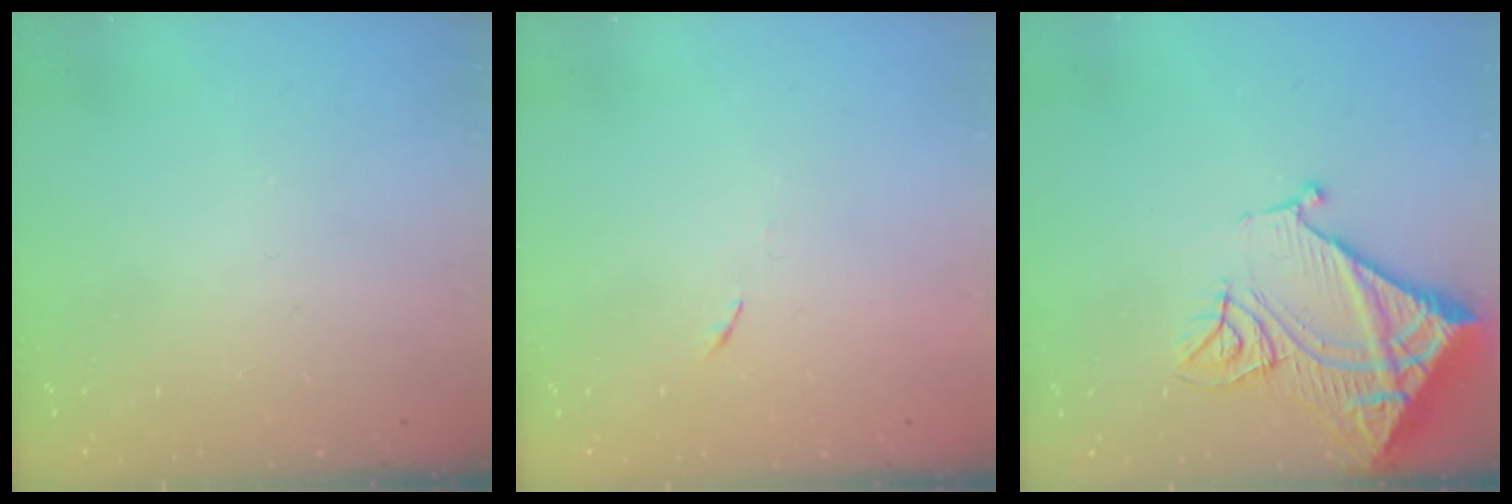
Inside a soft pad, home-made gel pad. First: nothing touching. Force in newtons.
{"total": 3.2, "press": 3.1, "slide": 0.4}
{"total": 18.4, "press": 18.3, "slide": 2.4}